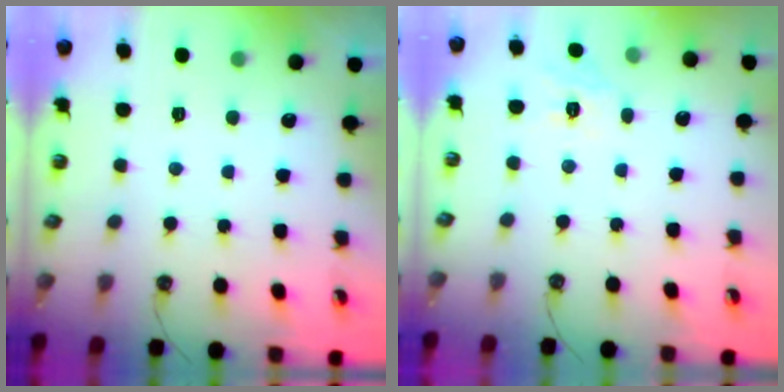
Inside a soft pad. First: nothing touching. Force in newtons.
{"total": 7.5, "press": 7.4, "slide": 0.5}